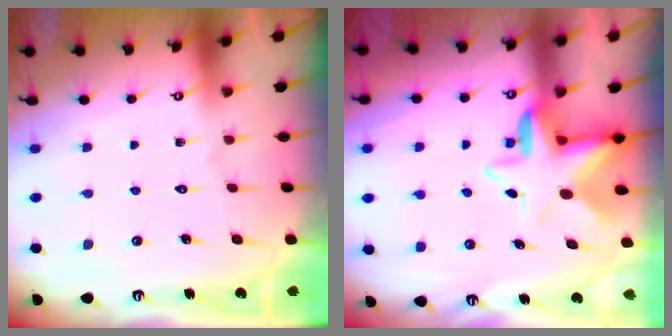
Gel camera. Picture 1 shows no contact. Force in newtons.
{"total": 7.5, "press": 7.3, "slide": 1.7}